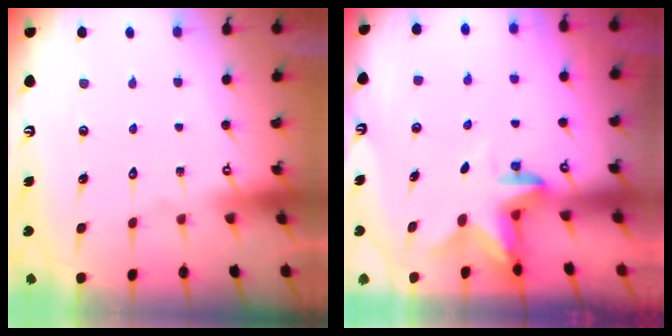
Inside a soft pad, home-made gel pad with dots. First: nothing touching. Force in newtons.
{"total": 2.9, "press": 2.9, "slide": 0.5}